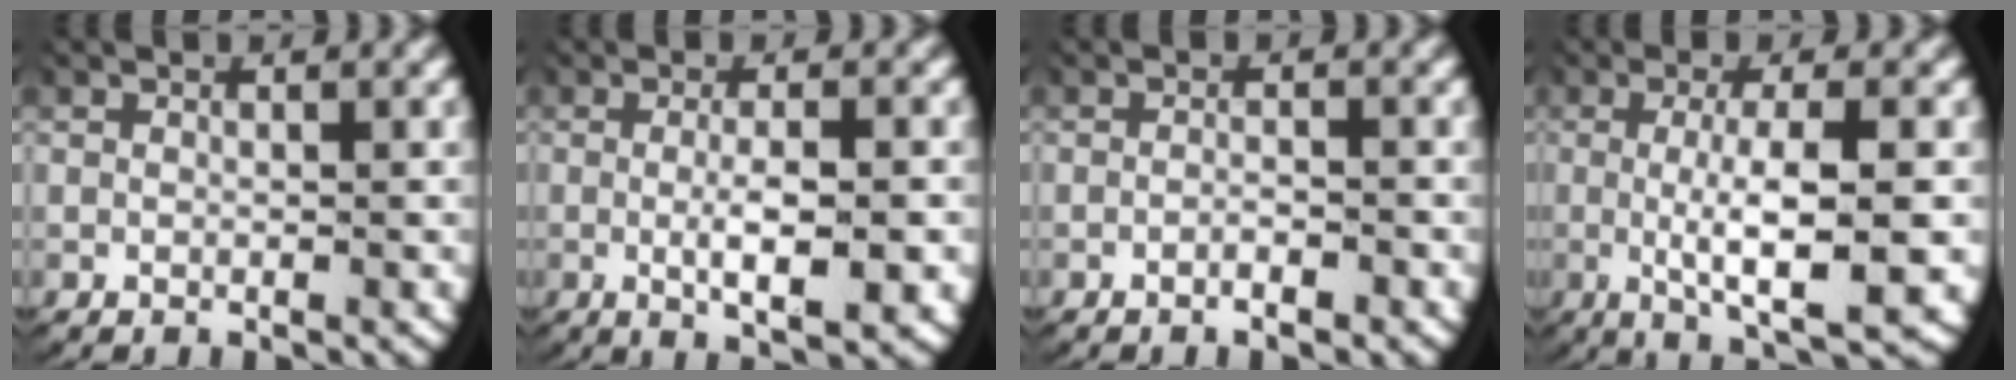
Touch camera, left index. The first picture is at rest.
{"total": 4.5, "force": [-0.9, 1.1, 4.3], "torque": [-0.076, -0.010, -0.010]}
{"total": 1.4, "force": [-1.1, 0.3, 0.8], "torque": [-0.013, -0.001, -0.021]}
{"total": 7.1, "force": [-1.9, 2.0, 6.5], "torque": [-0.119, -0.022, -0.017]}